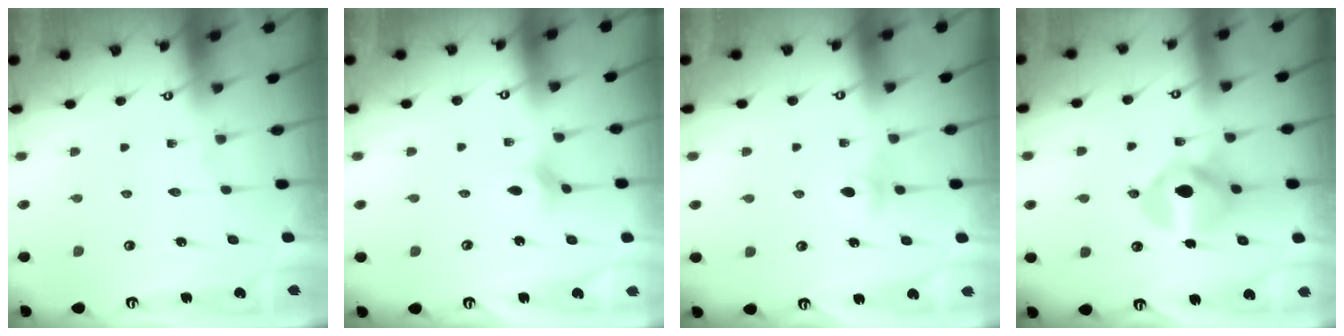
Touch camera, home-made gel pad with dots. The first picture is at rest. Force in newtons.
{"total": 2.9, "press": 2.9, "slide": 0.5}
{"total": 4.7, "press": 4.7, "slide": 0.7}
{"total": 12.7, "press": 12.7, "slide": 0.5}